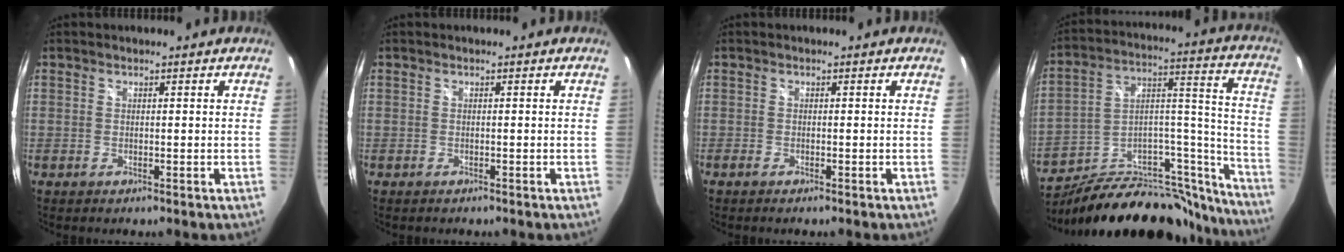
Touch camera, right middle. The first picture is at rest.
{"total": 0.0}
{"total": 0.8, "force": [-0.7, 0.0, 0.4], "torque": [-0.009, -0.003, -0.015]}
{"total": 30.2, "force": [-23.8, 12.1, 14.2], "torque": [-0.185, 0.061, -0.338]}